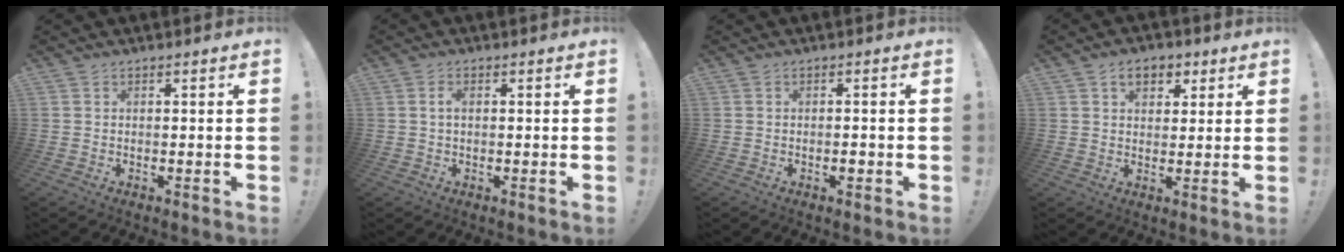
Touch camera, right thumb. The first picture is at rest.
{"total": 3.0, "force": [0.6, 1.2, 2.7], "torque": [-0.053, 0.005, 0.009]}
{"total": 1.2, "force": [-0.5, 0.7, 0.8], "torque": [-0.002, 0.000, -0.009]}
{"total": 6.3, "force": [3.0, 4.4, 3.4], "torque": [-0.044, -0.003, 0.052]}